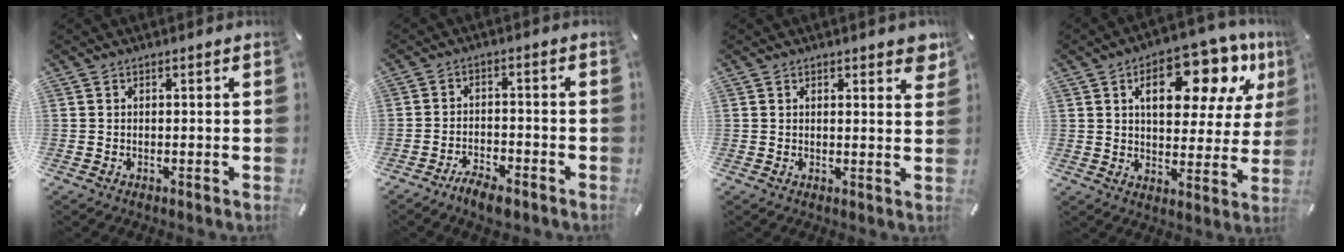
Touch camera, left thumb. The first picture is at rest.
{"total": 5.0, "force": [-4.3, 1.6, 2.0], "torque": [-0.032, 0.022, -0.078]}
{"total": 2.9, "force": [2.2, 1.0, 1.6], "torque": [-0.014, -0.010, 0.035]}
{"total": 18.2, "force": [9.3, 9.4, 12.5], "torque": [-0.172, -0.040, 0.149]}